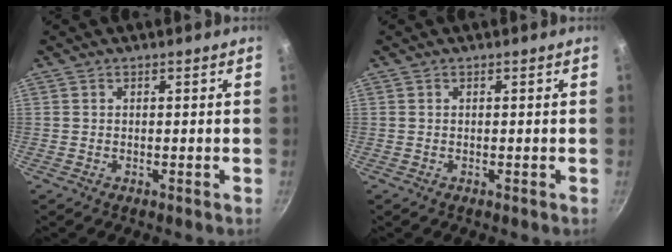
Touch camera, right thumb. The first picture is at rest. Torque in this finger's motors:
{"motor_torque": [-0.12, -0.12, 0.19, 0.19, 0.00]}